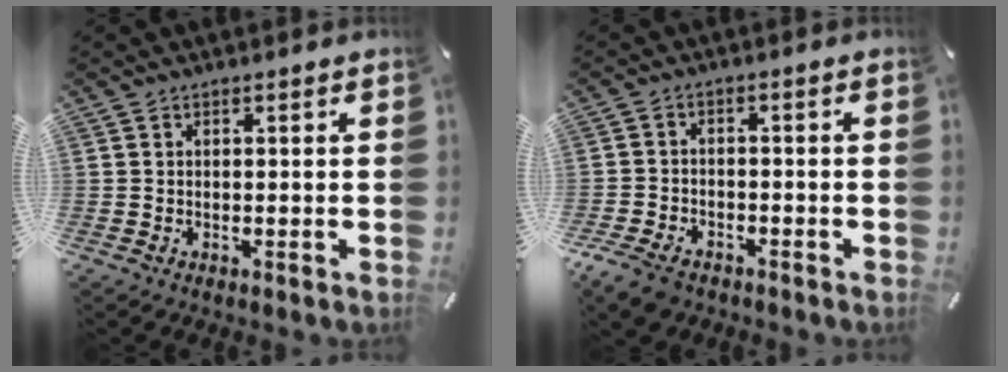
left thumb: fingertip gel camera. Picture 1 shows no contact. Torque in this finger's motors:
{"motor_torque": [-0.63, 1.33, 0.35, 0.29, 0.14]}